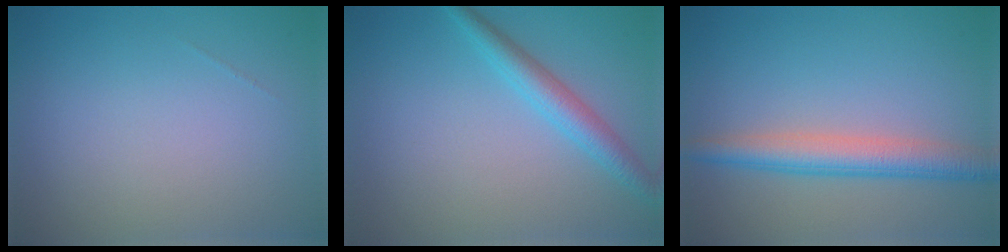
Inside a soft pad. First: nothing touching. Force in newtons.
{"total": 2.9, "press": 2.9, "slide": 0.1}
{"total": 4.1, "press": 4.1, "slide": 0.1}